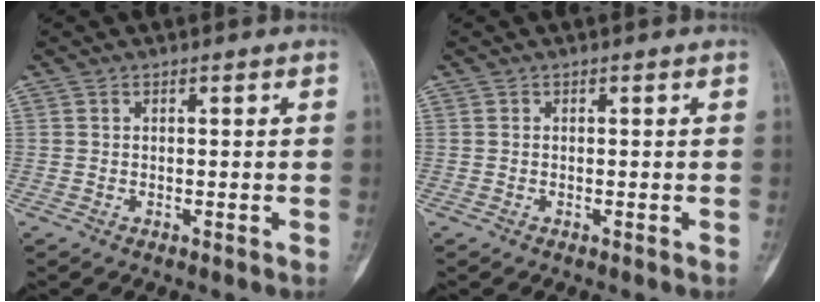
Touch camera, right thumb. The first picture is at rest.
{"total": 0.0}